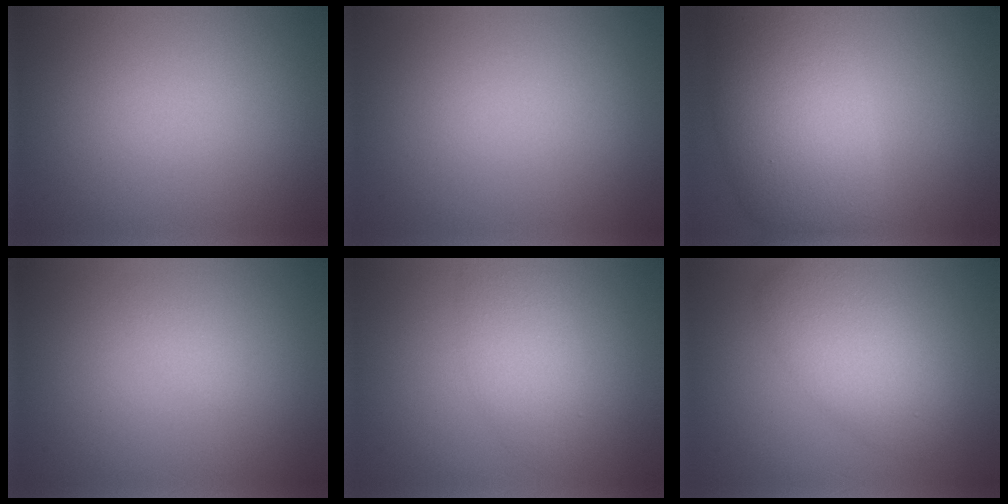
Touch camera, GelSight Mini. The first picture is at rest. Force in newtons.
{"total": 0.0}
{"total": 9.9, "press": 9.9, "slide": 0.4}
{"total": 0.7, "press": 0.7, "slide": 0.0}
{"total": 3.2, "press": 3.2, "slide": 0.3}
{"total": 4.8, "press": 4.8, "slide": 0.2}